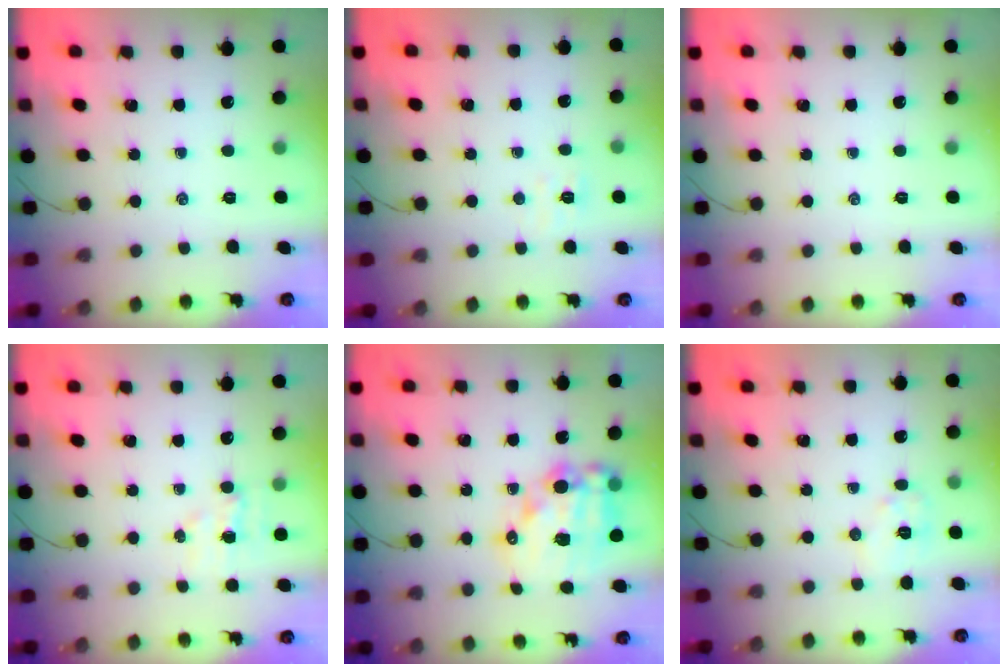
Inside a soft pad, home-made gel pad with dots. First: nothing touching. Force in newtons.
{"total": 4.7, "press": 4.7, "slide": 0.7}
{"total": 0.0}
{"total": 4.6, "press": 4.5, "slide": 1.0}
{"total": 16.4, "press": 16.1, "slide": 3.3}
{"total": 6.5, "press": 6.5, "slide": 0.7}